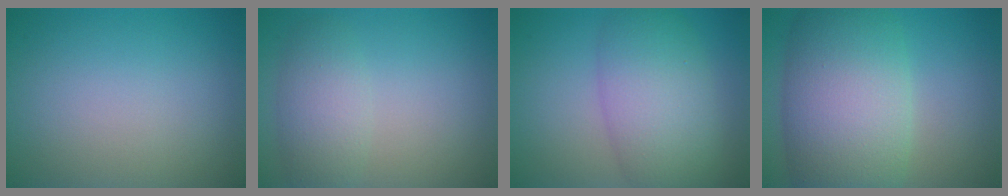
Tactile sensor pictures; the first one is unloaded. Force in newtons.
{"total": 3.2, "press": 3.2, "slide": 0.1}
{"total": 7.1, "press": 7.1, "slide": 0.2}
{"total": 11.2, "press": 11.2, "slide": 0.2}